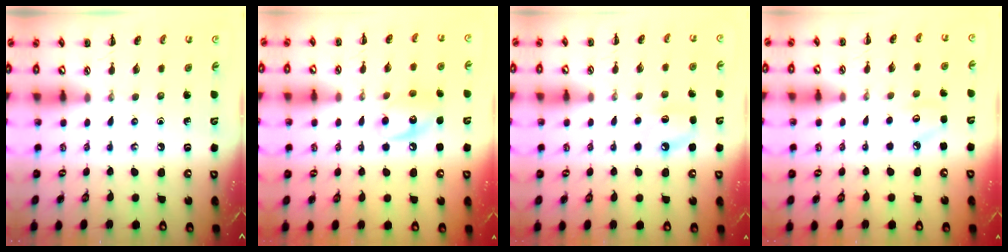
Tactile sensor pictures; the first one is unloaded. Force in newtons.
{"total": 9.7, "press": 9.7, "slide": 0.7}
{"total": 6.4, "press": 6.2, "slide": 1.8}
{"total": 3.5, "press": 3.4, "slide": 0.7}